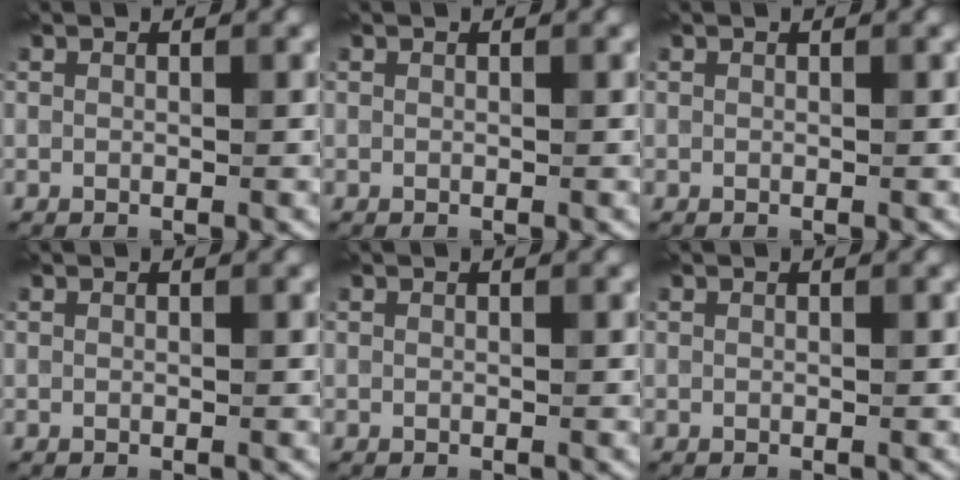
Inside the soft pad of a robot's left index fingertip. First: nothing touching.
{"total": 0.0}
{"total": 0.0}
{"total": 0.0}
{"total": 0.0}
{"total": 0.0}